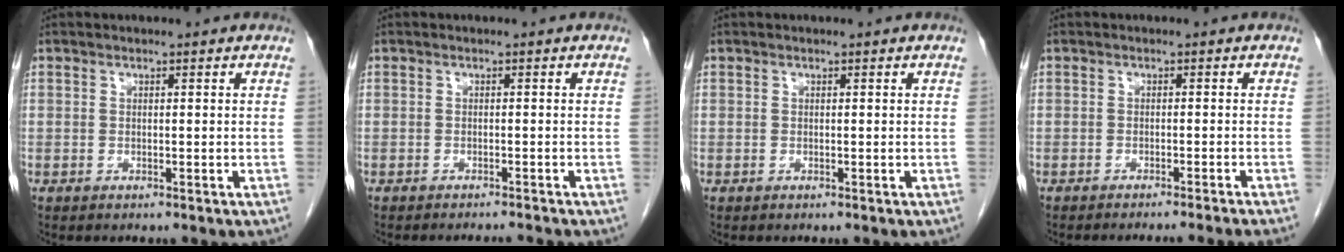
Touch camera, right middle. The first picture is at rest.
{"total": 2.4, "force": [-2.3, -0.9, 0.1], "torque": [-0.002, -0.011, -0.030]}
{"total": 0.0}
{"total": 7.3, "force": [-6.5, -2.2, 2.6], "torque": [-0.004, -0.019, -0.080]}